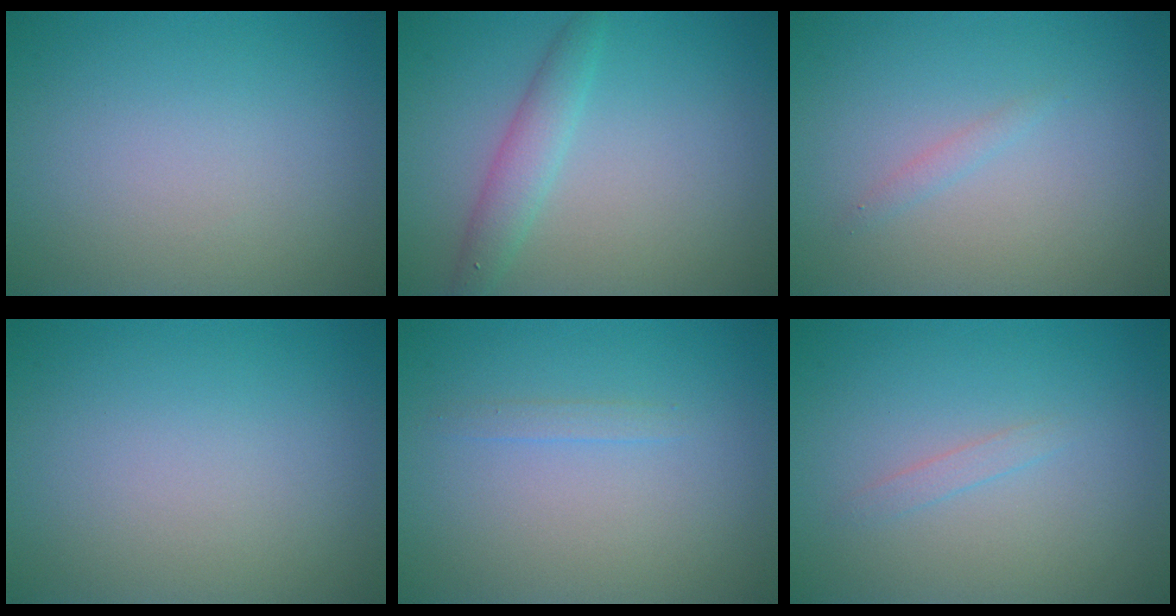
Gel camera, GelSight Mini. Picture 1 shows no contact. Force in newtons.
{"total": 2.5, "press": 2.5, "slide": 0.2}
{"total": 0.7, "press": 0.7, "slide": 0.1}
{"total": 0.0}
{"total": 0.8, "press": 0.8, "slide": 0.1}
{"total": 0.8, "press": 0.8, "slide": 0.1}